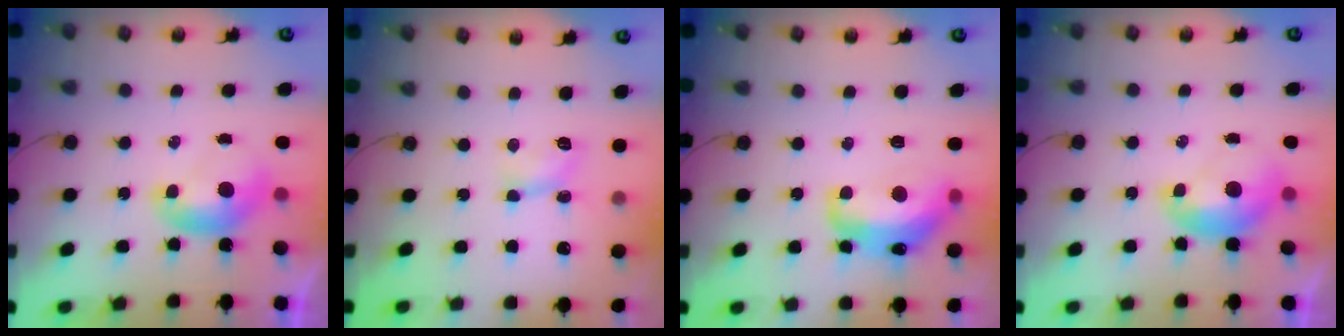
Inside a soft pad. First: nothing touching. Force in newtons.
{"total": 2.9, "press": 2.9, "slide": 0.5}
{"total": 8.2, "press": 8.1, "slide": 0.9}
{"total": 1.6, "press": 1.5, "slide": 0.4}